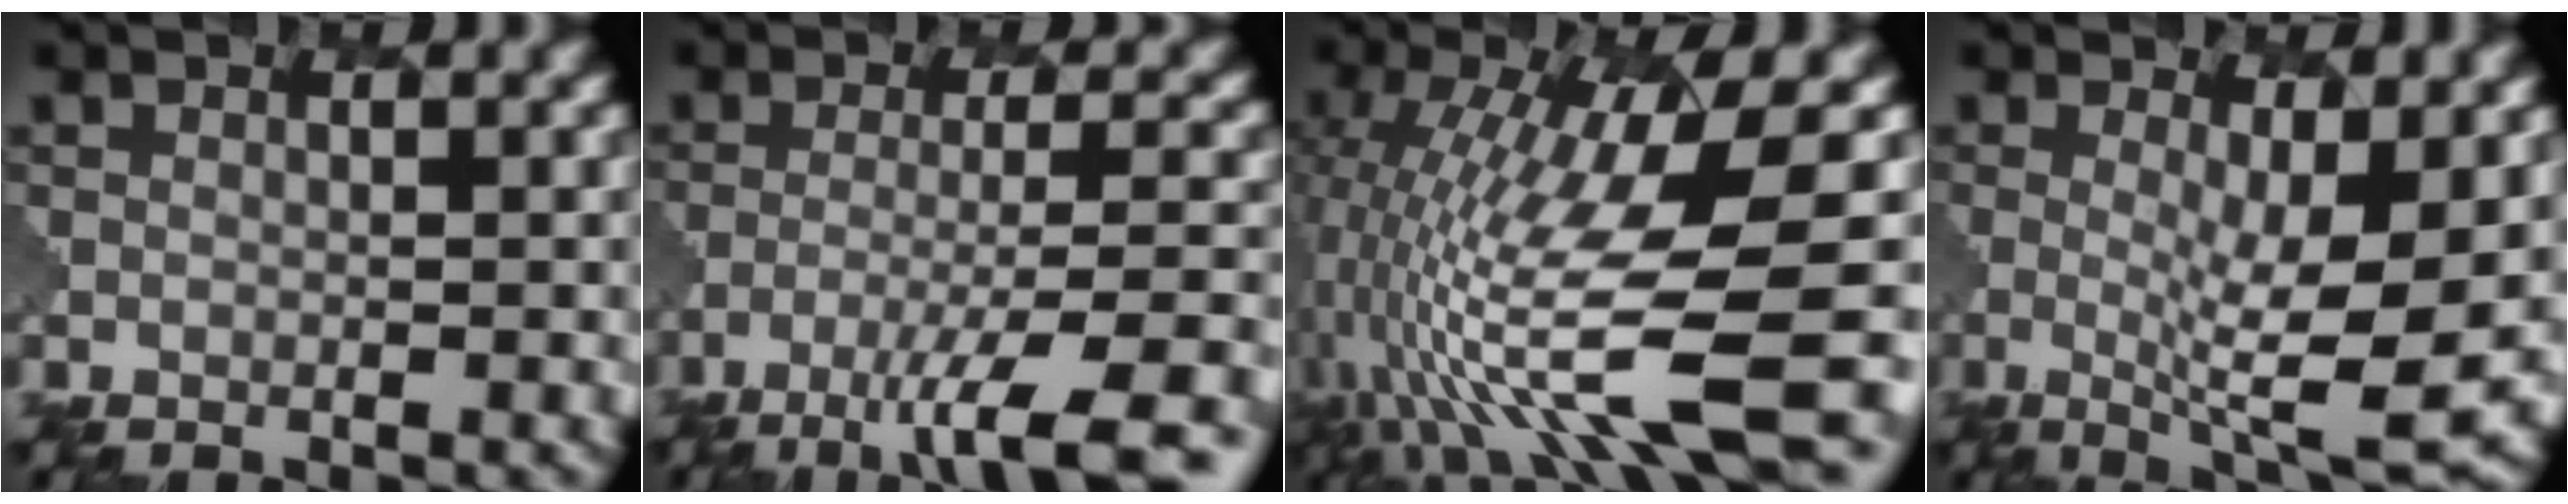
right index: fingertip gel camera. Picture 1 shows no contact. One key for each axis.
{"total": 8.8, "fx": -5.3, "fy": 1.5, "fz": 6.9, "tx": -0.109, "ty": 0.004, "tz": -0.083}
{"total": 12.1, "fx": -2.0, "fy": 3.1, "fz": 11.6, "tx": -0.224, "ty": -0.012, "tz": -0.025}
{"total": 7.9, "fx": 0.0, "fy": 1.9, "fz": 7.7, "tx": -0.120, "ty": -0.015, "tz": 0.002}